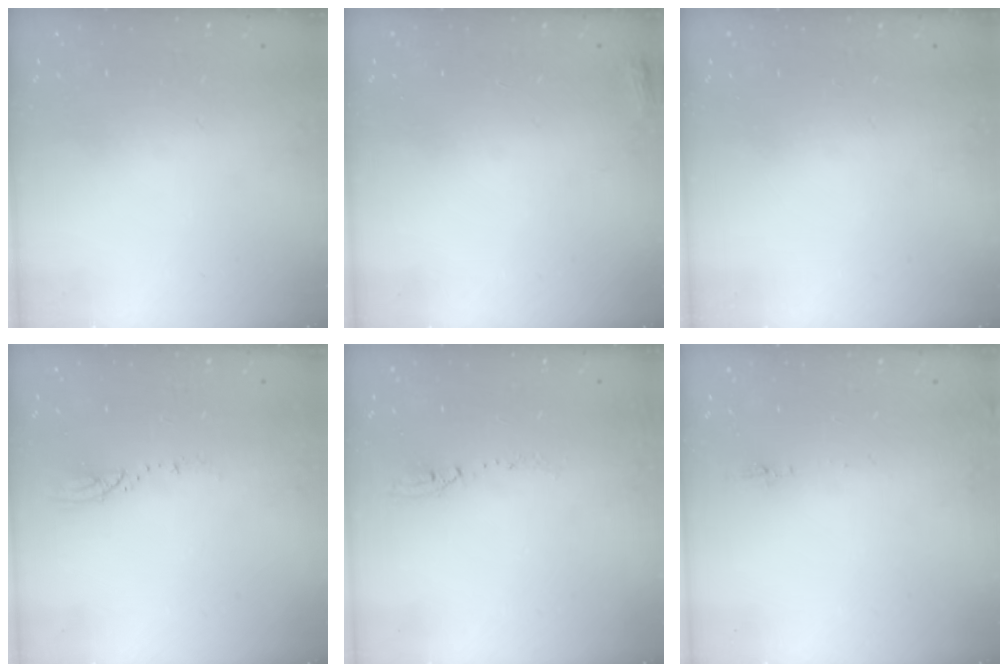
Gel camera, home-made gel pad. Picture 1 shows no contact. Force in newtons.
{"total": 3.2, "press": 2.9, "slide": 1.3}
{"total": 0.0}
{"total": 3.2, "press": 3.2, "slide": 0.4}
{"total": 5.7, "press": 5.7, "slide": 0.7}
{"total": 5.0, "press": 4.7, "slide": 1.7}